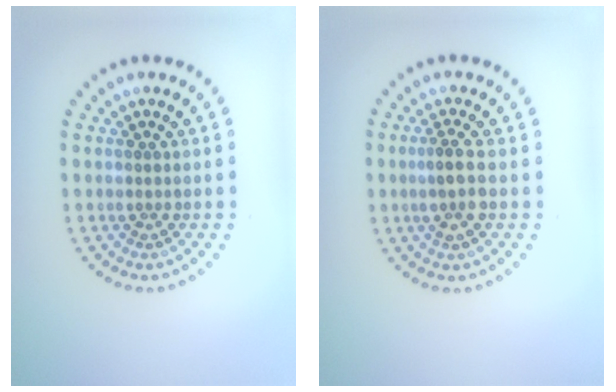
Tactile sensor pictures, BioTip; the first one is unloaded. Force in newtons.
{"total": 2.1, "press": 2.0, "slide": 0.8}